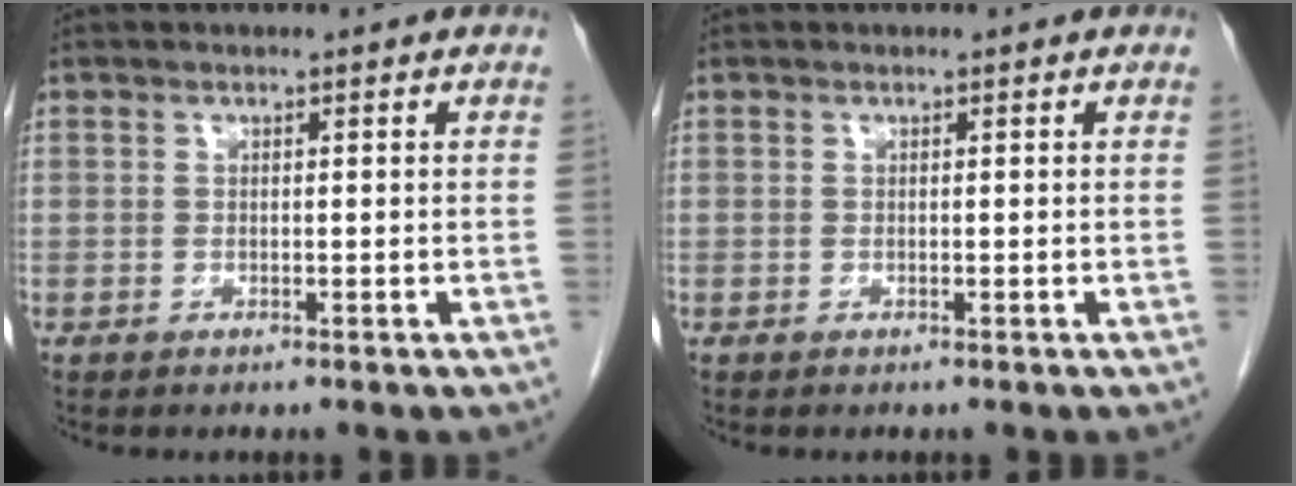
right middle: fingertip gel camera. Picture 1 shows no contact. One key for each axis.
{"total": 0.0}